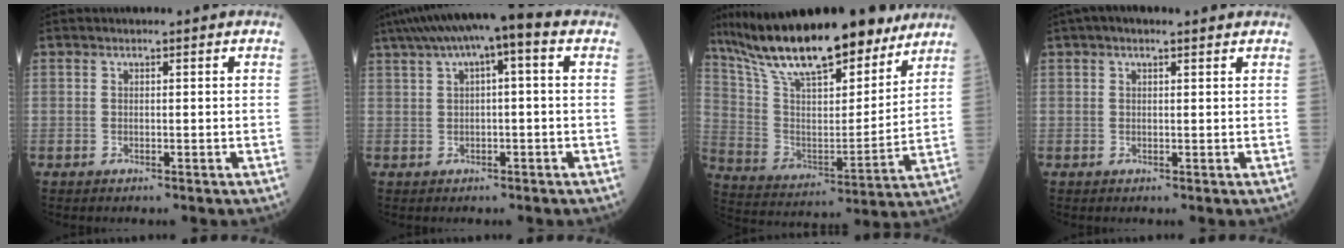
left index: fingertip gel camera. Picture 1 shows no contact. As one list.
[{"total": 10.3, "force": [5.0, 1.7, 8.9], "torque": [-0.151, 0.049, 0.072]}, {"total": 25.3, "force": [20.2, 6.2, 13.9], "torque": [-0.241, 0.009, 0.336]}, {"total": 4.0, "force": [2.9, 1.0, 2.6], "torque": [-0.044, 0.037, 0.045]}]